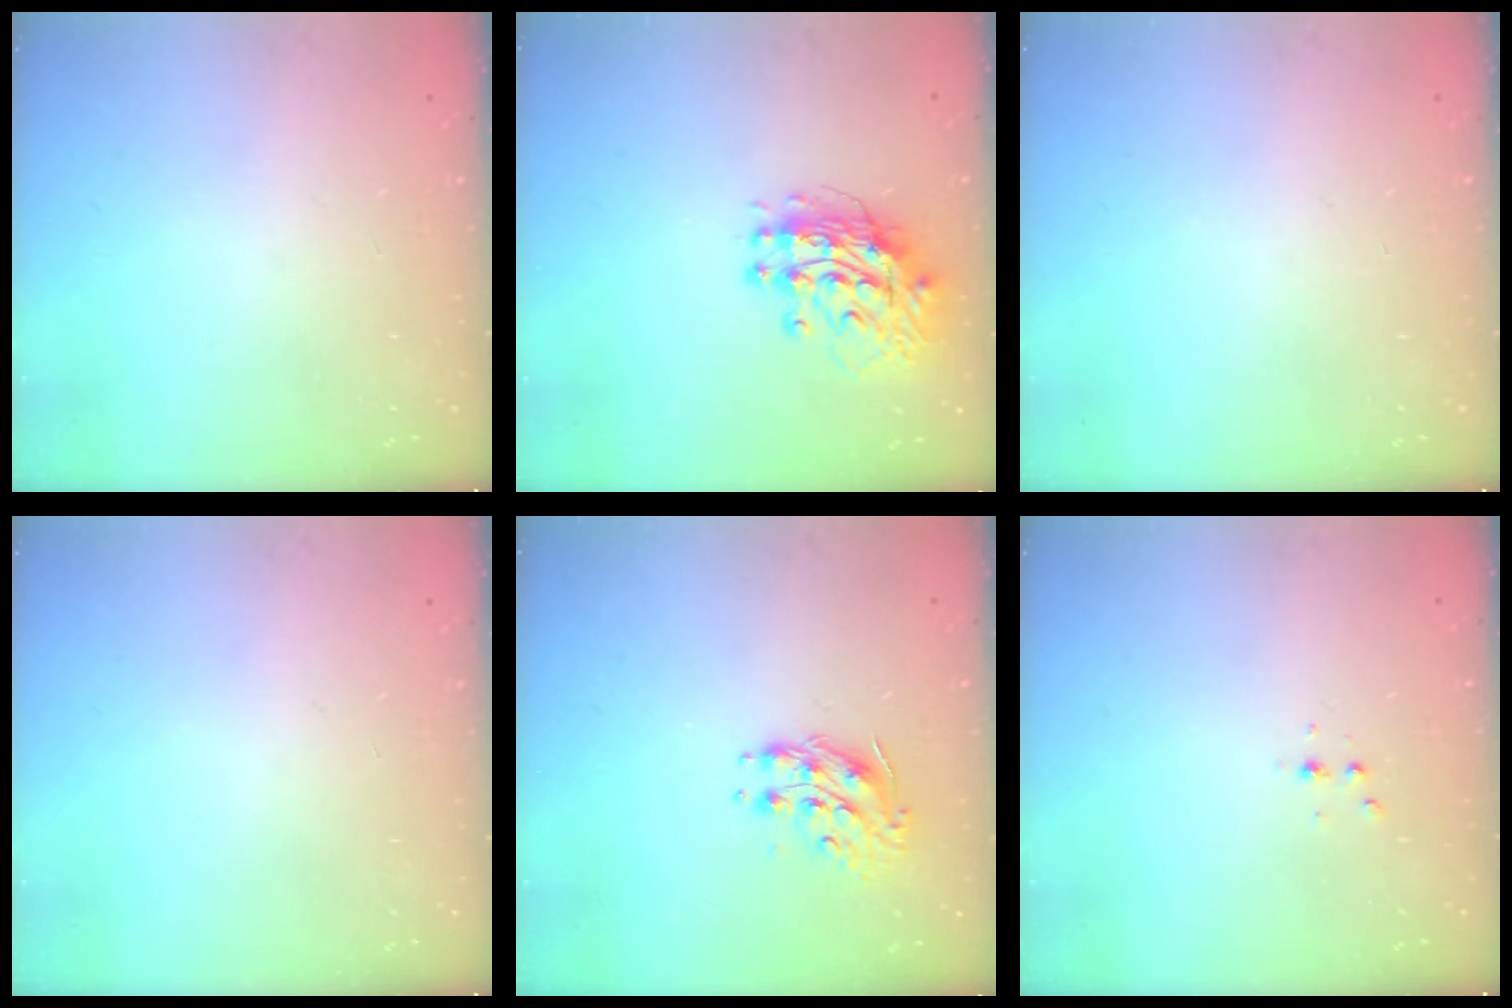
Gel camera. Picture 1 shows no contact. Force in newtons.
{"total": 11.3, "press": 11.3, "slide": 1.1}
{"total": 0.0}
{"total": 0.0}
{"total": 9.0, "press": 9.0, "slide": 0.1}
{"total": 2.3, "press": 2.3, "slide": 0.3}